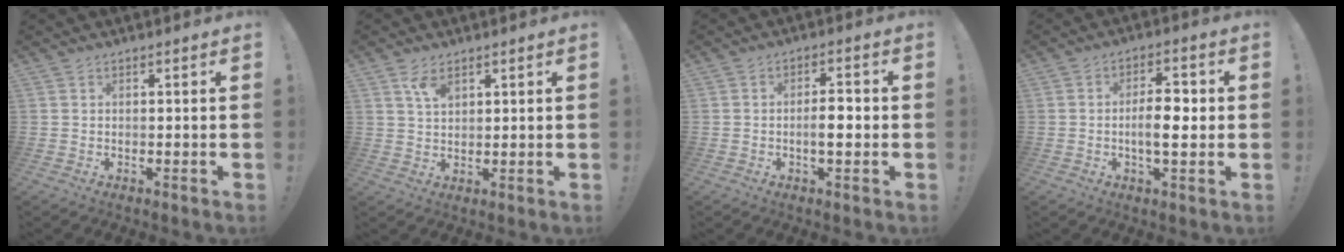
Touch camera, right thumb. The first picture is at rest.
{"total": 4.6, "force": [2.7, 2.3, 3.0], "torque": [-0.048, -0.008, 0.047]}
{"total": 5.3, "force": [-1.2, 2.0, 4.7], "torque": [-0.068, 0.004, -0.027]}
{"total": 8.5, "force": [-1.1, 3.5, 7.7], "torque": [-0.118, 0.009, -0.022]}